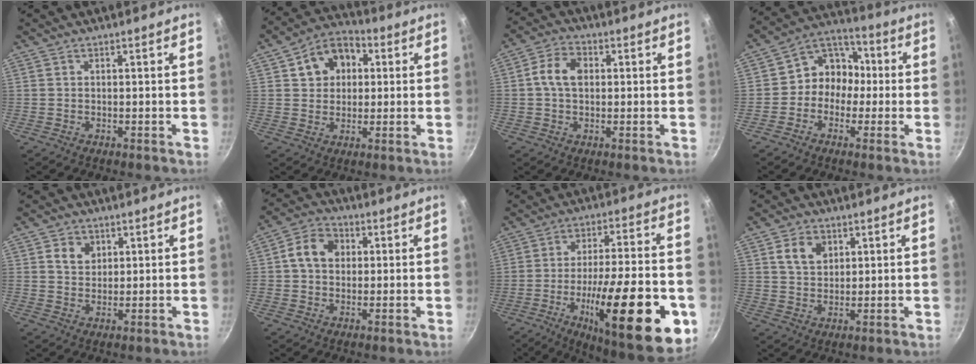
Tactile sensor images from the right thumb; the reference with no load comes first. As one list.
[{"total": 10.5, "force": [2.7, 8.3, 5.8], "torque": [-0.057, 0.015, 0.032]}, {"total": 6.8, "force": [0.7, 4.7, 4.8], "torque": [-0.079, 0.016, 0.003]}, {"total": 9.4, "force": [-1.0, 8.2, 4.4], "torque": [-0.022, 0.038, -0.039]}, {"total": 4.6, "force": [1.6, 3.8, 2.1], "torque": [-0.015, -0.003, 0.027]}, {"total": 7.9, "force": [1.3, 6.4, 4.4], "torque": [-0.054, 0.013, 0.005]}, {"total": 29.0, "force": [-9.3, 8.5, 26.1], "torque": [-0.355, 0.015, -0.133]}, {"total": 6.0, "force": [2.3, 4.4, 3.4], "torque": [-0.044, -0.006, 0.043]}]